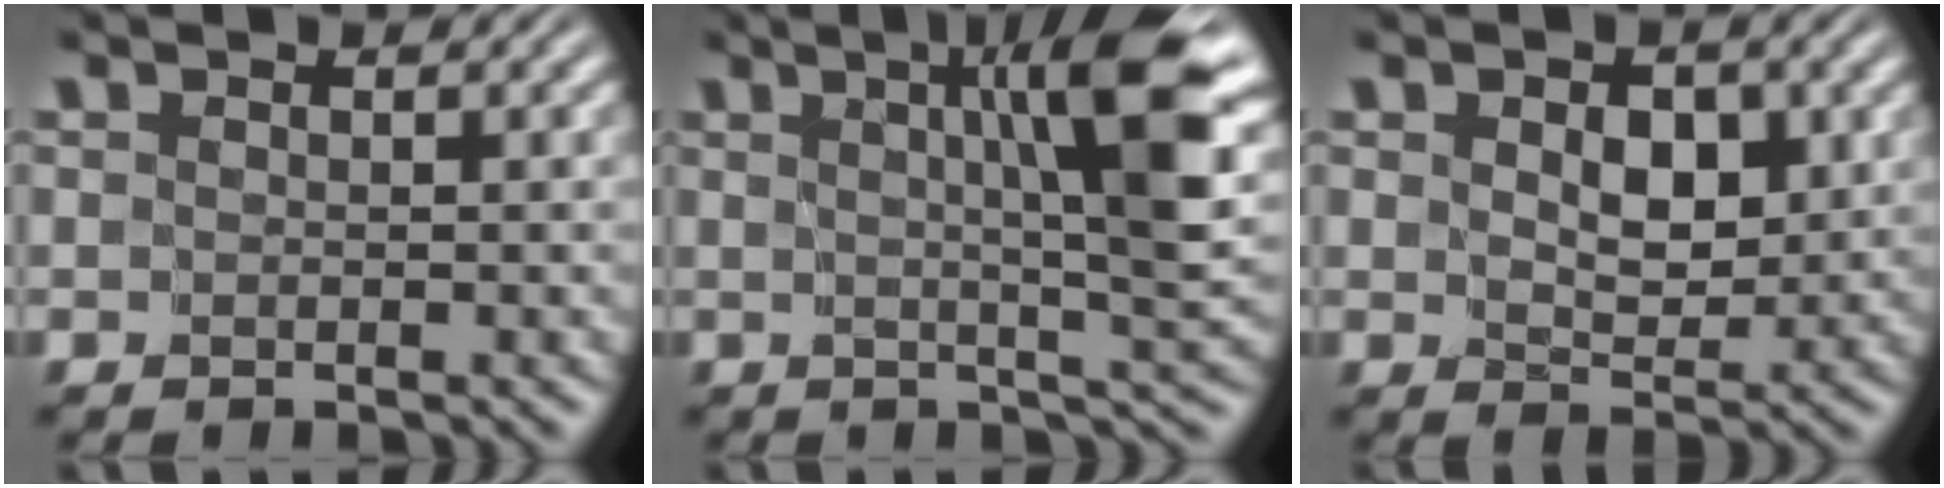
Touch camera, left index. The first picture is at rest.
{"total": 10.5, "force": [2.6, 1.8, 10.0], "torque": [-0.127, 0.005, 0.038]}
{"total": 3.0, "force": [0.9, 1.9, 2.2], "torque": [-0.040, -0.006, 0.017]}